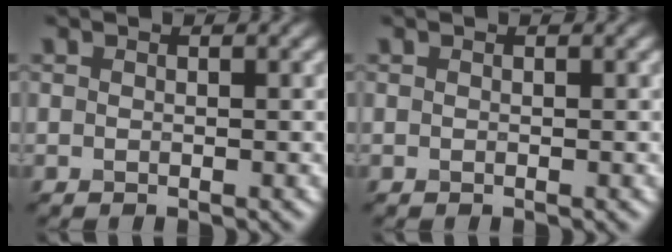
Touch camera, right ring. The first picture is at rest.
{"total": 0.0}